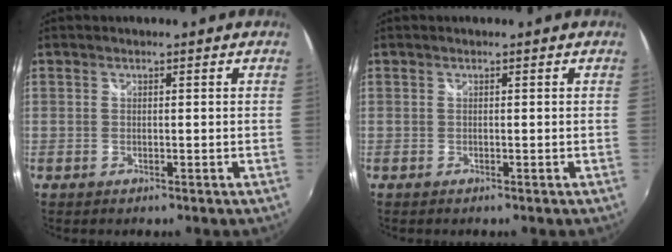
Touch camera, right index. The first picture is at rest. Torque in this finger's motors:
{"motor_torque": [0.00, 0.00, 0.01, 0.00]}